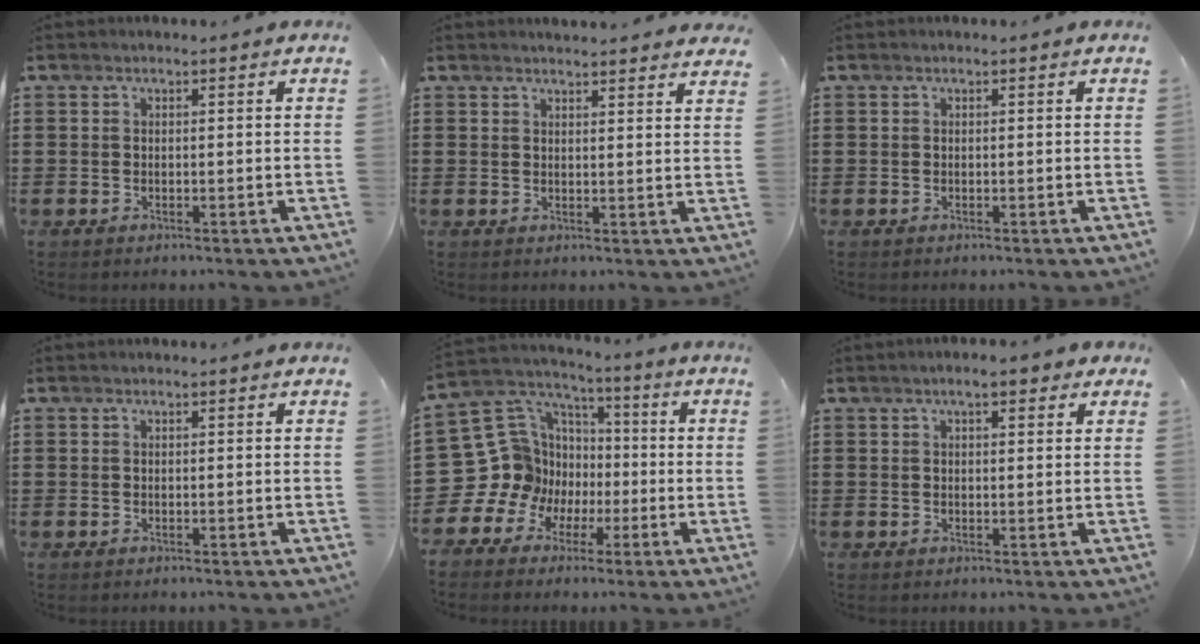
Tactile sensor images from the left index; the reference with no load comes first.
{"total": 2.2, "force": [2.2, -0.1, 0.0], "torque": [-0.006, -0.005, 0.043]}
{"total": 0.0}
{"total": 0.0}
{"total": 13.1, "force": [-1.6, 12.6, 3.0], "torque": [-0.137, -0.022, -0.003]}
{"total": 3.0, "force": [1.8, 0.8, 2.3], "torque": [-0.040, 0.005, 0.027]}